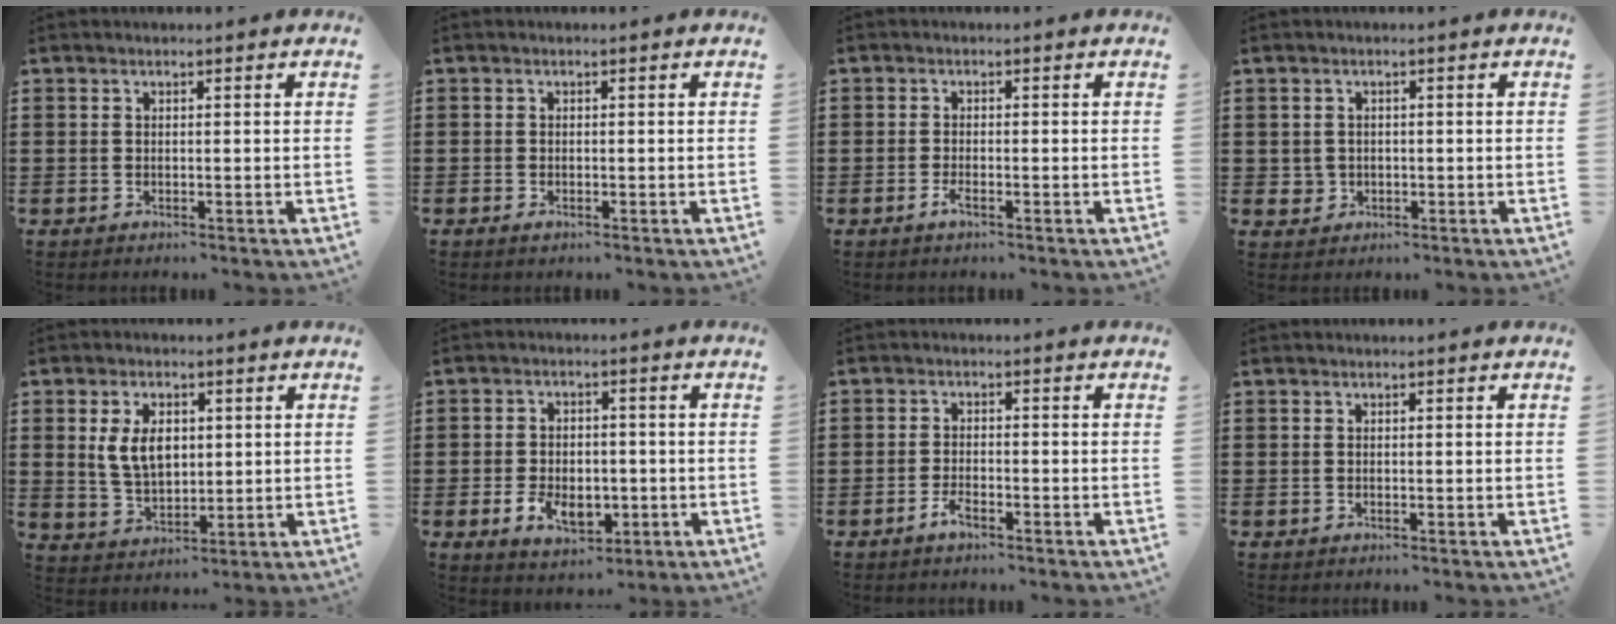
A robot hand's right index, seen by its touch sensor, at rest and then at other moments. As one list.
[{"total": 0.5, "force": [-0.4, 0.3, 0.1], "torque": [-0.004, -0.001, -0.008]}, {"total": 1.8, "force": [-1.1, 0.4, 1.3], "torque": [-0.039, -0.009, -0.025]}, {"total": 1.6, "force": [-0.2, 1.6, 0.4], "torque": [-0.015, 0.005, -0.006]}, {"total": 6.4, "force": [1.3, 4.1, 4.7], "torque": [-0.103, 0.009, 0.018]}, {"total": 5.9, "force": [-1.8, 3.8, 4.1], "torque": [-0.078, 0.002, -0.035]}, {"total": 2.6, "force": [-1.8, 0.8, 1.6], "torque": [-0.037, -0.001, -0.036]}, {"total": 0.0}]